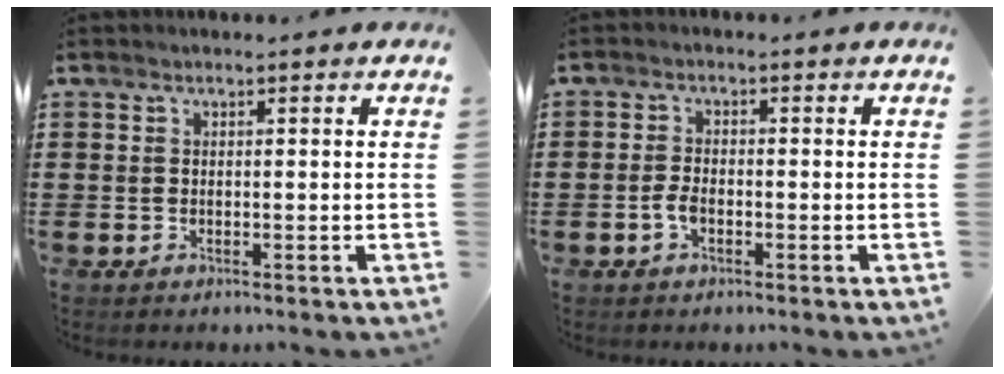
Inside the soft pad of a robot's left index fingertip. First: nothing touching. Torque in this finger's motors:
{"motor_torque": [0.44, 0.26, 0.16, 0.06]}